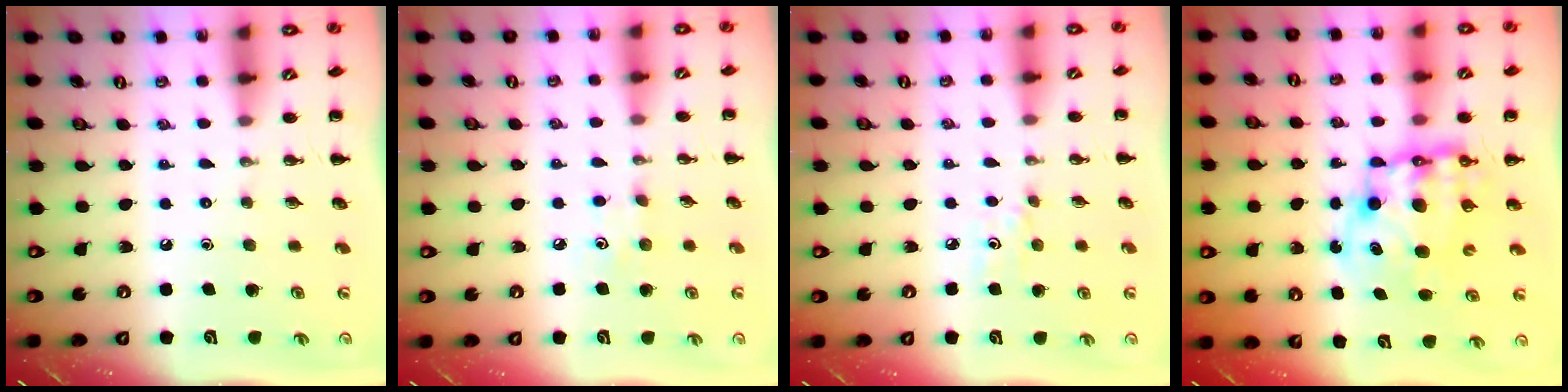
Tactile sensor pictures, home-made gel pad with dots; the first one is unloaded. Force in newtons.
{"total": 3.5, "press": 3.3, "slide": 1.1}
{"total": 3.1, "press": 3.0, "slide": 0.8}
{"total": 11.0, "press": 10.5, "slide": 3.1}